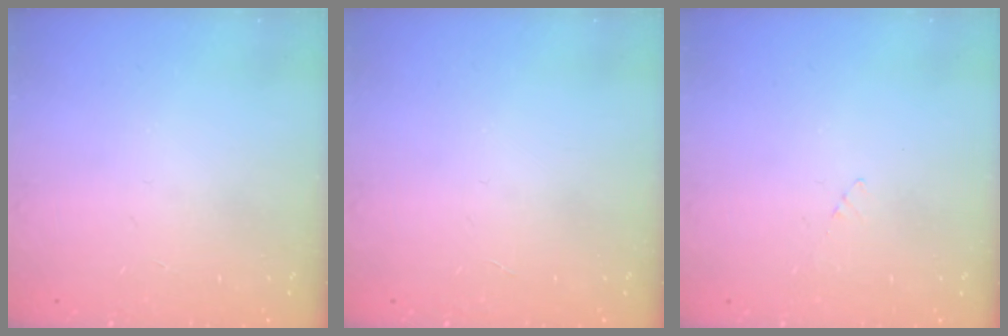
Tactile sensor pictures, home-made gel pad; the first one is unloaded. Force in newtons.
{"total": 0.0}
{"total": 2.3, "press": 2.3, "slide": 0.2}